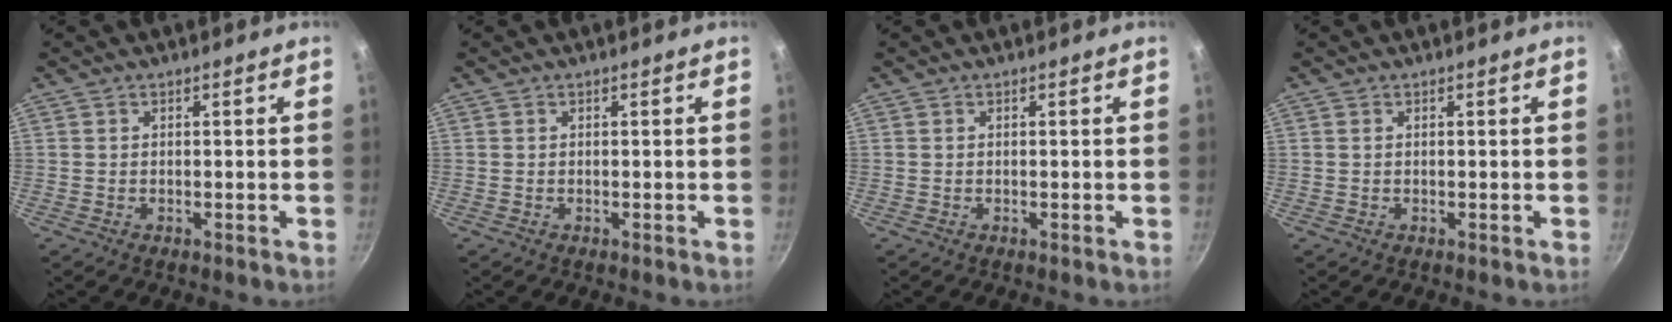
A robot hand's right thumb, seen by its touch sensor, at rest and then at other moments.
{"total": 0.0}
{"total": 0.0}
{"total": 0.0}